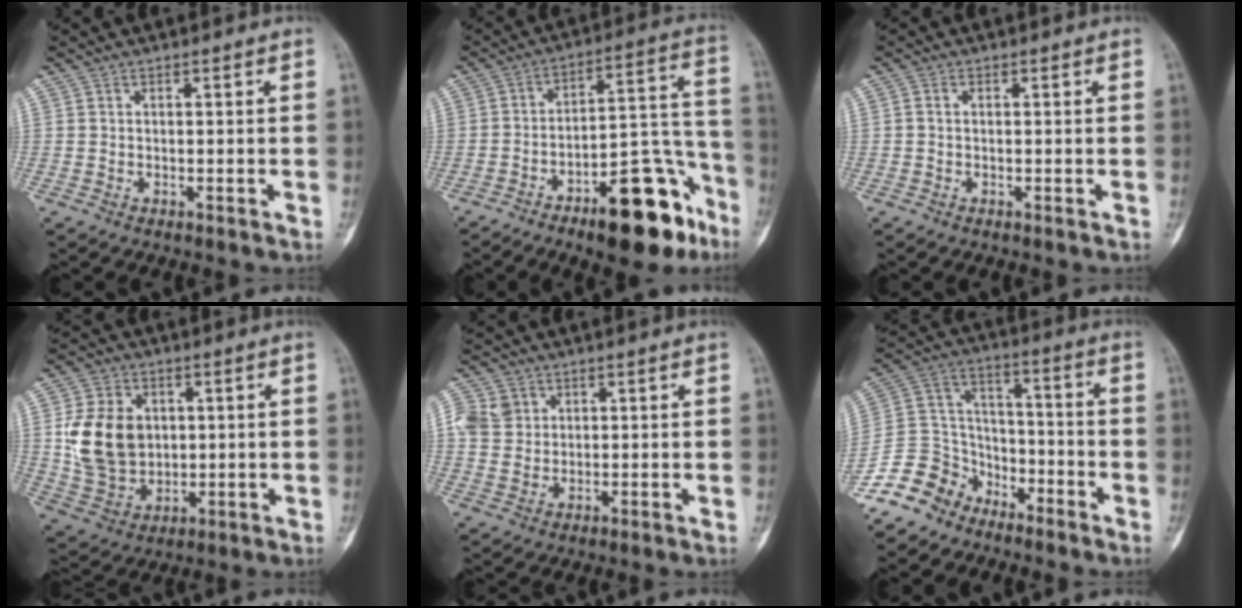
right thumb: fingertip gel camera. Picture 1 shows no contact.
{"total": 19.8, "force": [-11.6, 7.1, 14.3], "torque": [-0.160, 0.098, -0.173]}
{"total": 0.8, "force": [0.0, 0.6, 0.6], "torque": [-0.010, 0.001, -0.003]}
{"total": 13.9, "force": [1.8, 10.9, 8.5], "torque": [-0.130, -0.006, 0.048]}
{"total": 6.3, "force": [2.1, 5.3, 2.6], "torque": [-0.033, -0.002, 0.046]}
{"total": 13.5, "force": [-9.9, 8.5, 3.4], "torque": [-0.046, 0.088, -0.191]}